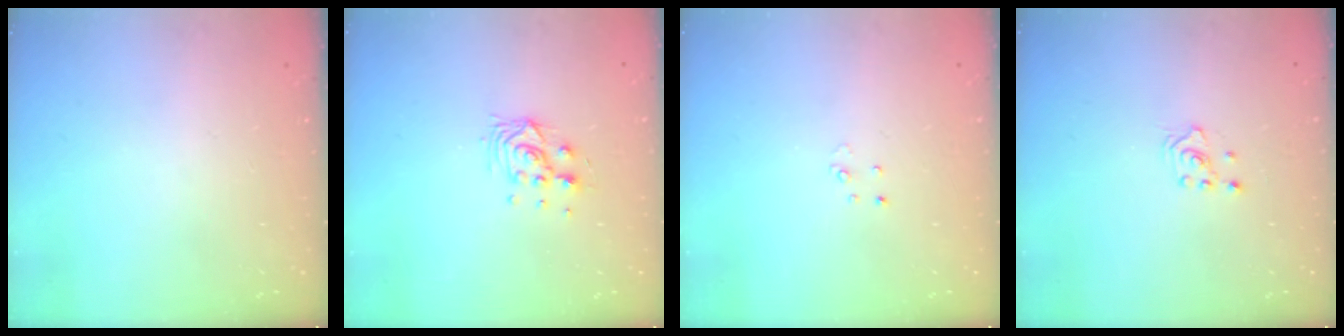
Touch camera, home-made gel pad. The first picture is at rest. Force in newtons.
{"total": 6.9, "press": 6.9, "slide": 0.7}
{"total": 2.6, "press": 2.6, "slide": 0.3}
{"total": 2.0, "press": 2.0, "slide": 0.2}